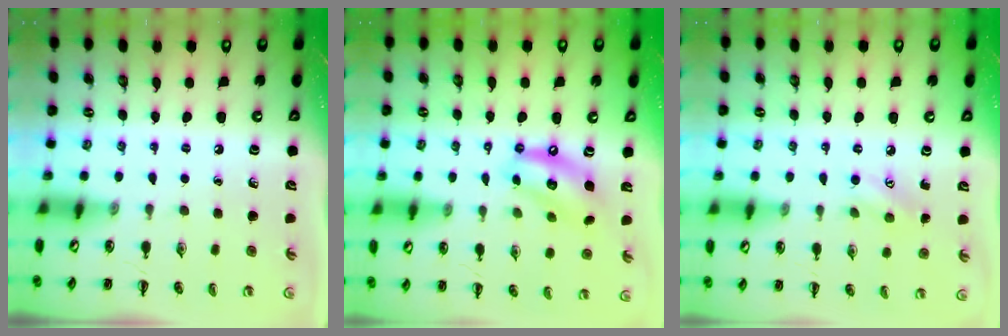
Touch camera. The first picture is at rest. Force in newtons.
{"total": 12.3, "press": 11.9, "slide": 3.1}
{"total": 6.6, "press": 6.5, "slide": 1.2}